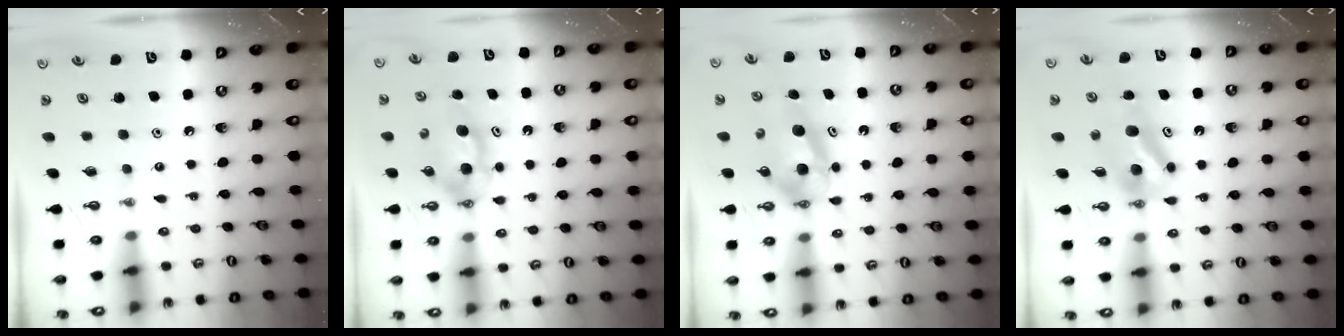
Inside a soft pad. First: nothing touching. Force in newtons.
{"total": 6.2, "press": 5.9, "slide": 2.0}
{"total": 6.8, "press": 6.4, "slide": 2.3}
{"total": 7.3, "press": 7.0, "slide": 2.0}